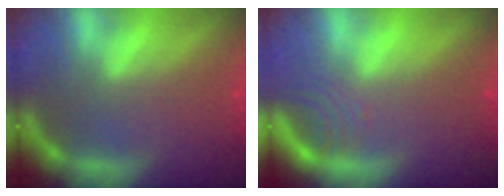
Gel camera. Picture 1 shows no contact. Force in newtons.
{"total": 2.5}